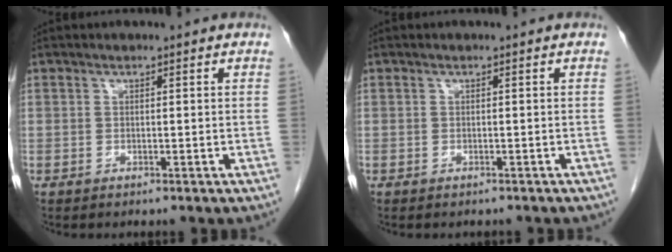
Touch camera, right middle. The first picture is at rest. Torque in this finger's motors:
{"motor_torque": [0.17, 0.02, -0.04, 0.00]}